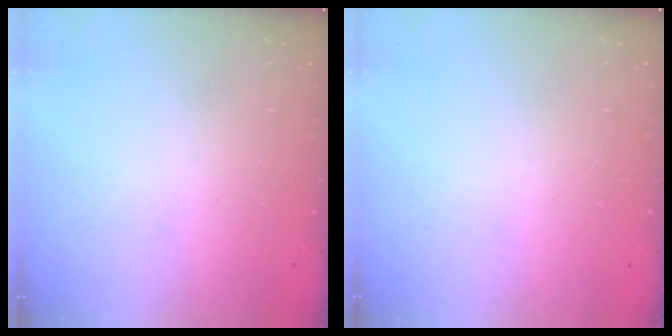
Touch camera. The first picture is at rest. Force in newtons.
{"total": 0.0}